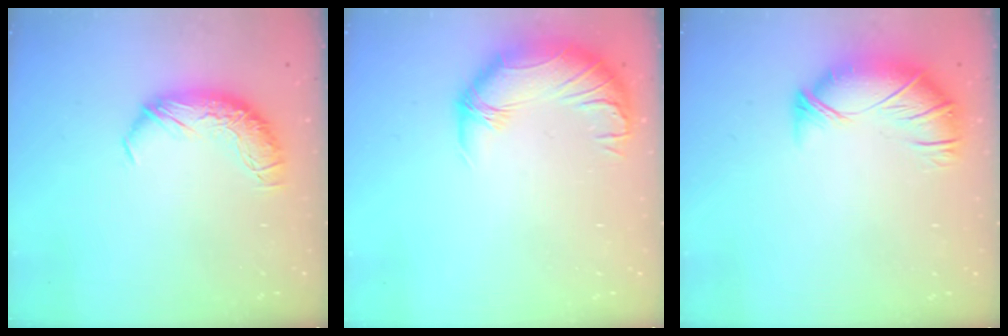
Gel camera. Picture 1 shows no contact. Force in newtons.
{"total": 2.4, "press": 0.8, "slide": 2.3}
{"total": 3.4, "press": 2.8, "slide": 2.0}